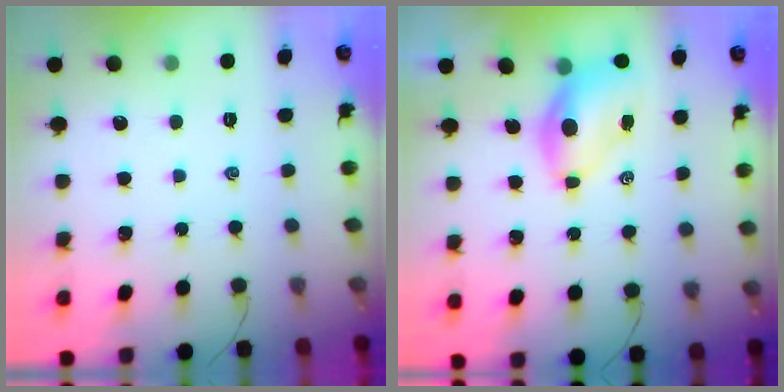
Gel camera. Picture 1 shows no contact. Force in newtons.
{"total": 6.8, "press": 6.6, "slide": 1.6}